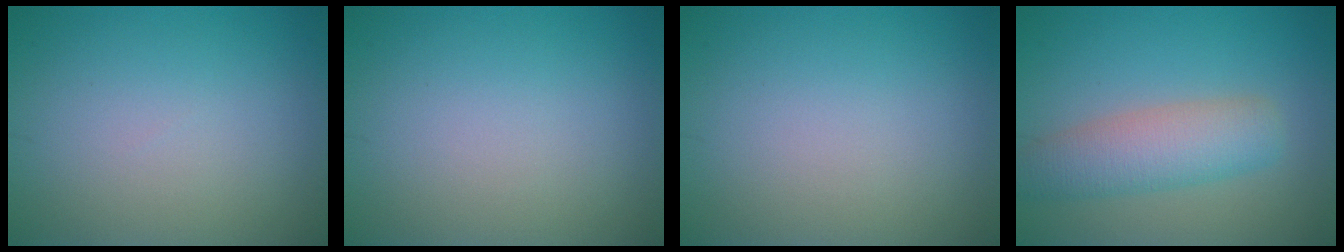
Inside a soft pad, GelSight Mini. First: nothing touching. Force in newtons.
{"total": 0.0}
{"total": 0.0}
{"total": 4.8, "press": 4.8, "slide": 0.2}